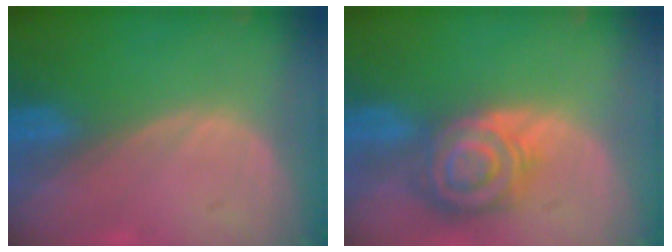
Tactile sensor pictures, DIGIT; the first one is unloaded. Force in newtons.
{"total": 8.6, "press": 7.5, "slide": 4.1}